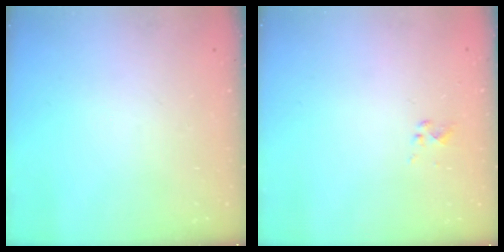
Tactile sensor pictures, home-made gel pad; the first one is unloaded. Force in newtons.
{"total": 0.9, "press": 0.8, "slide": 0.3}